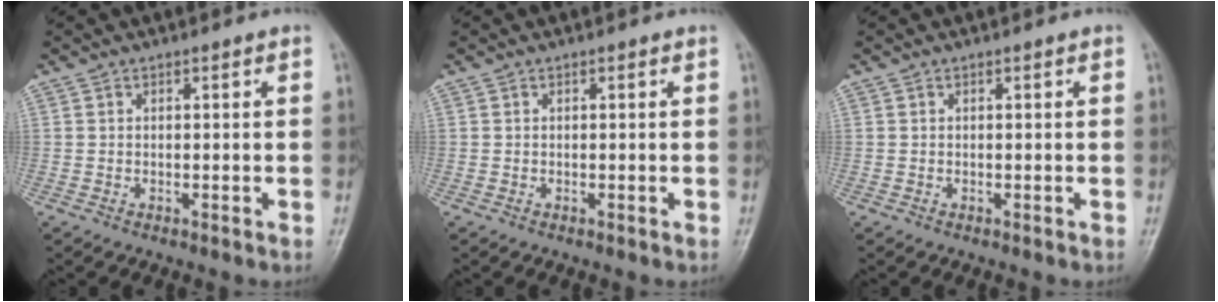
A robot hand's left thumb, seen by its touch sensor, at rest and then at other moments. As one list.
[{"total": 0.0}, {"total": 0.0}]